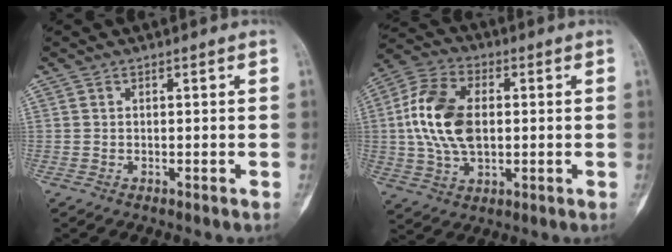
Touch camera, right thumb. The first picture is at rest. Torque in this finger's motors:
{"motor_torque": [1.61, 1.29, 0.98, -1.34, 0.47]}